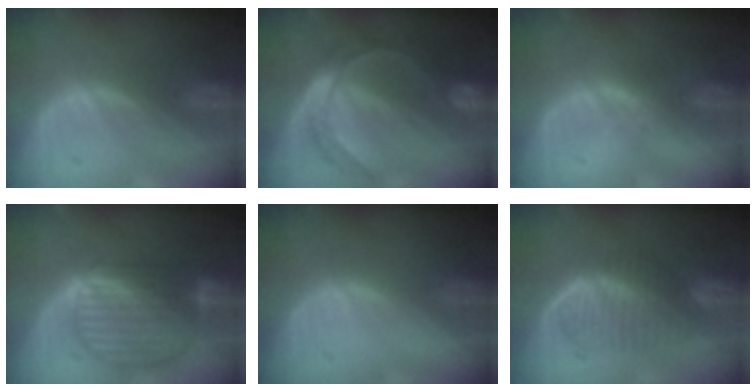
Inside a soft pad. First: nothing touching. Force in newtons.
{"total": 8.2, "press": 8.1, "slide": 0.8}
{"total": 1.1, "press": 1.1, "slide": 0.1}
{"total": 10.0, "press": 8.6, "slide": 5.2}
{"total": 0.0}
{"total": 6.0, "press": 5.7, "slide": 1.6}